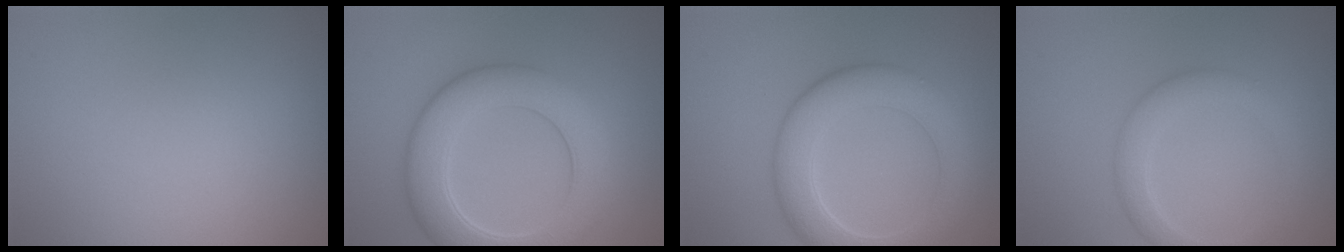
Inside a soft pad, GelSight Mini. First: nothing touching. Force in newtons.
{"total": 7.1, "press": 7.1, "slide": 0.4}
{"total": 6.0, "press": 6.0, "slide": 0.3}
{"total": 2.8, "press": 2.8, "slide": 0.1}